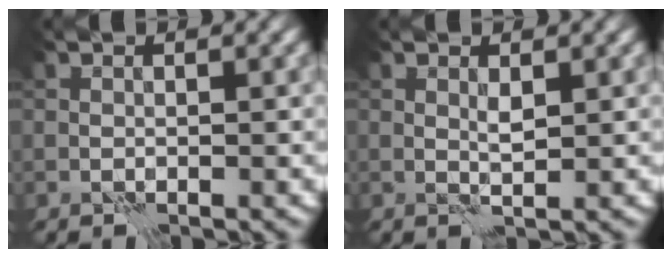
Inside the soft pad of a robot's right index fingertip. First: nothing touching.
{"total": 1.0, "force": [0.5, 0.2, 0.8], "torque": [-0.020, 0.001, 0.010]}